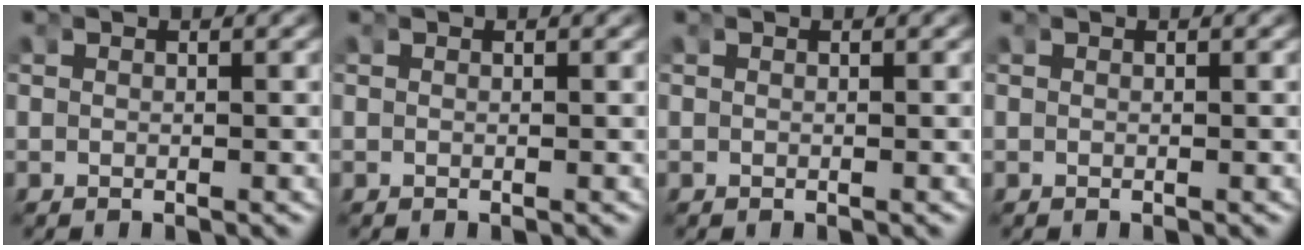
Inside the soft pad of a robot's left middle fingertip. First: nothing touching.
{"total": 0.0}
{"total": 0.0}
{"total": 0.0}